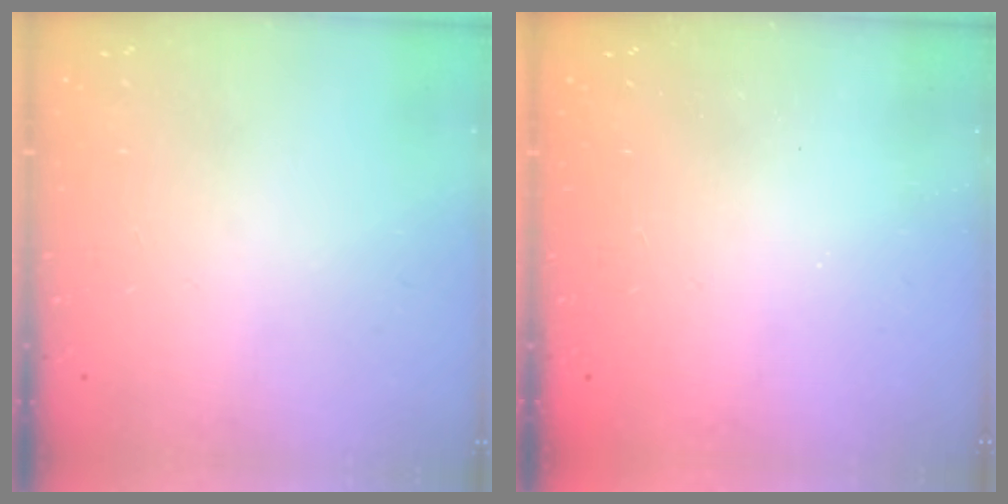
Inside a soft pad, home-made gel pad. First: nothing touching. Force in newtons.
{"total": 2.3, "press": 2.2, "slide": 0.7}